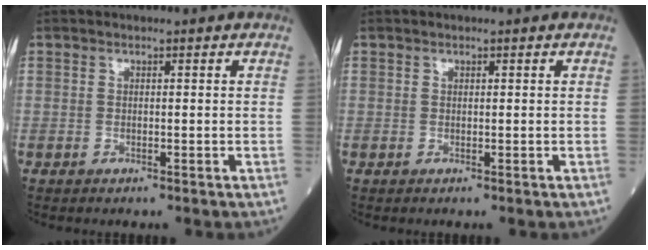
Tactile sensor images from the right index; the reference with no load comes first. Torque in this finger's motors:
{"motor_torque": [0.12, 0.07, -0.06, 0.00]}